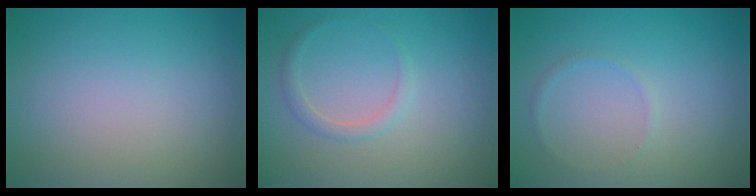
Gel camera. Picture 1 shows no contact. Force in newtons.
{"total": 1.3, "press": 1.3, "slide": 0.1}
{"total": 0.6, "press": 0.6, "slide": 0.1}